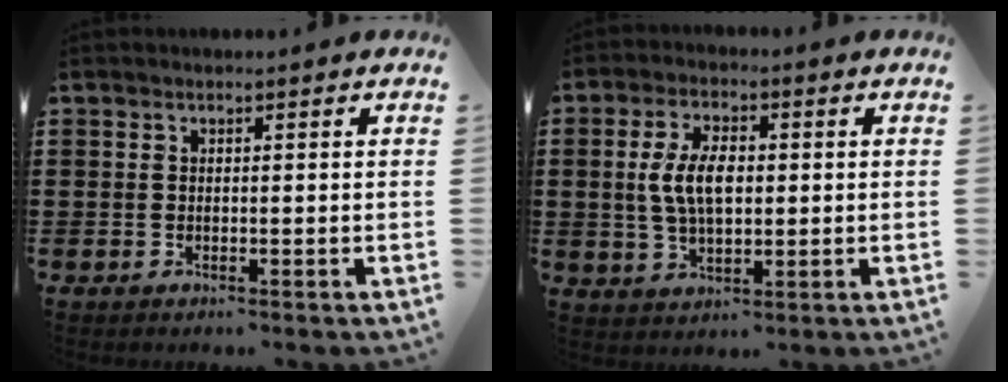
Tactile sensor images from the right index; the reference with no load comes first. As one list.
[{"total": 7.3, "force": [0.4, 3.7, 6.2], "torque": [-0.143, 0.007, -0.001]}]